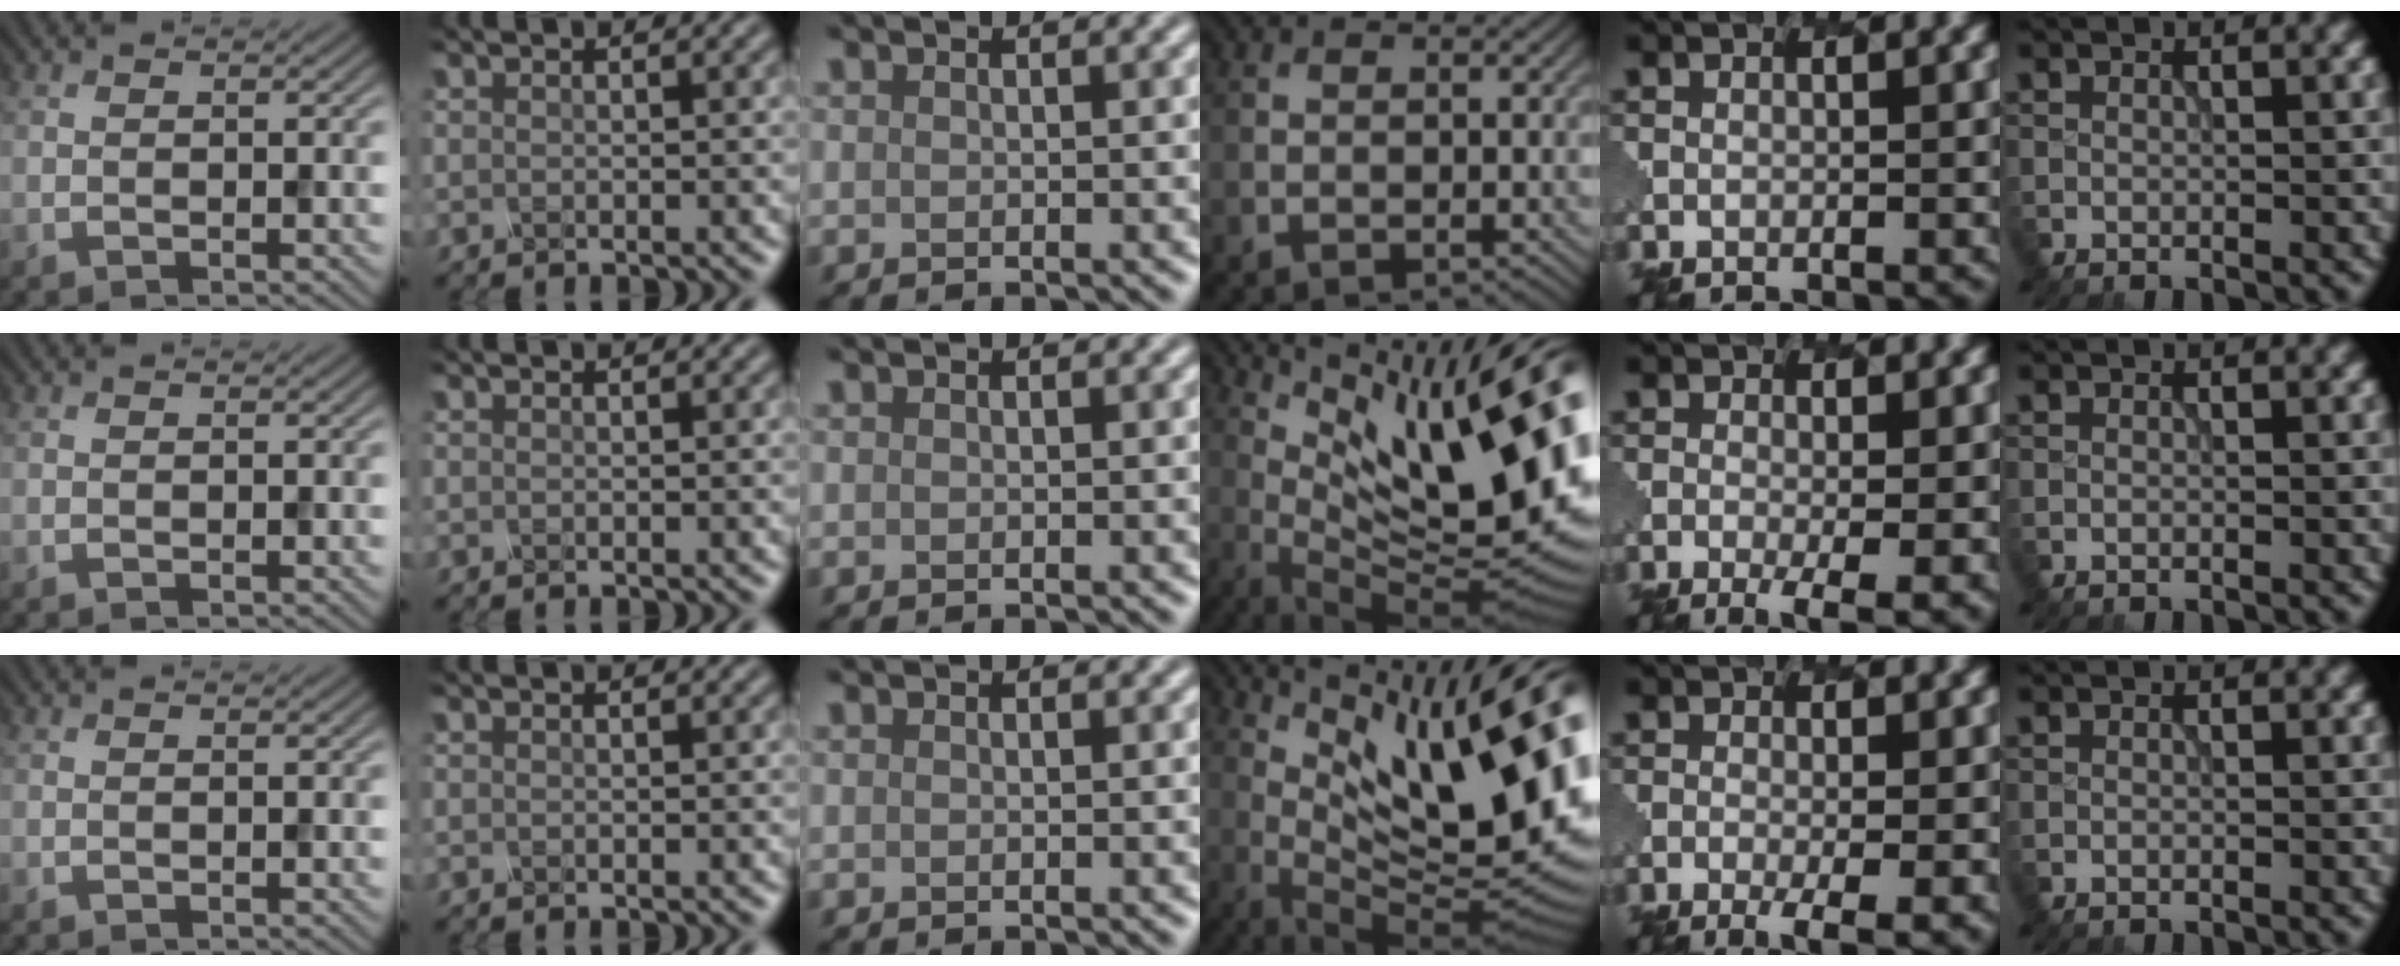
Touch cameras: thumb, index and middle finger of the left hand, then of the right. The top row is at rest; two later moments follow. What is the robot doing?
{"motion": "shake", "object": "salt shaker"}